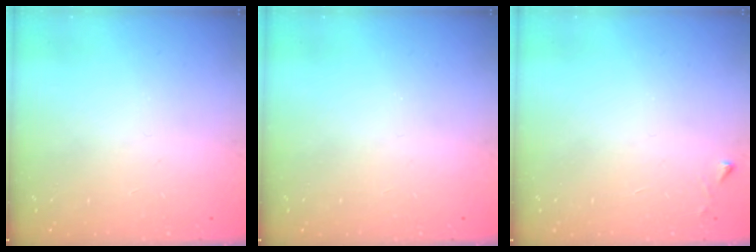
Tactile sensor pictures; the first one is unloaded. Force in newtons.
{"total": 0.0}
{"total": 2.3, "press": 2.3, "slide": 0.4}